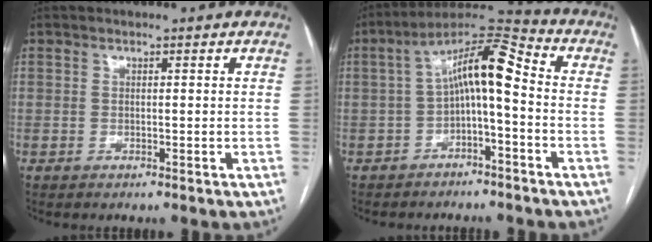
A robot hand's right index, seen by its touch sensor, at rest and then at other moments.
{"total": 10.4, "force": [-0.5, 2.3, 10.1], "torque": [-0.172, 0.047, -0.010]}